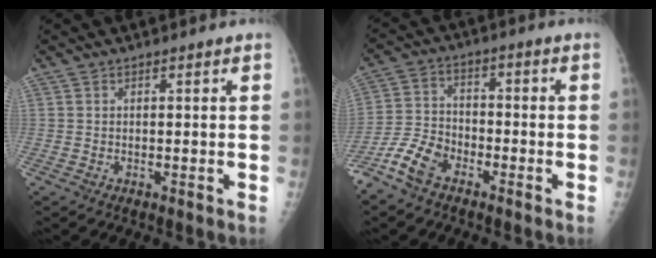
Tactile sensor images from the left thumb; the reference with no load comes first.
{"total": 9.2, "force": [-6.0, 5.2, 4.6], "torque": [-0.094, 0.026, -0.123]}